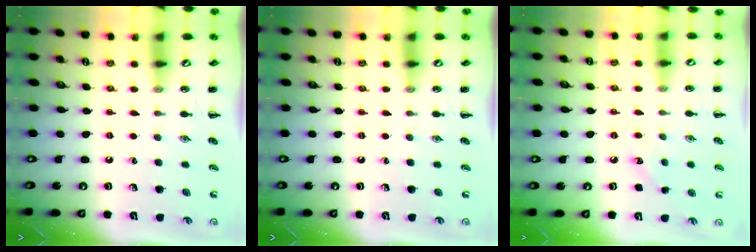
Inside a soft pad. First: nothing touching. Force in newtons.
{"total": 0.0}
{"total": 5.2, "press": 5.0, "slide": 1.4}